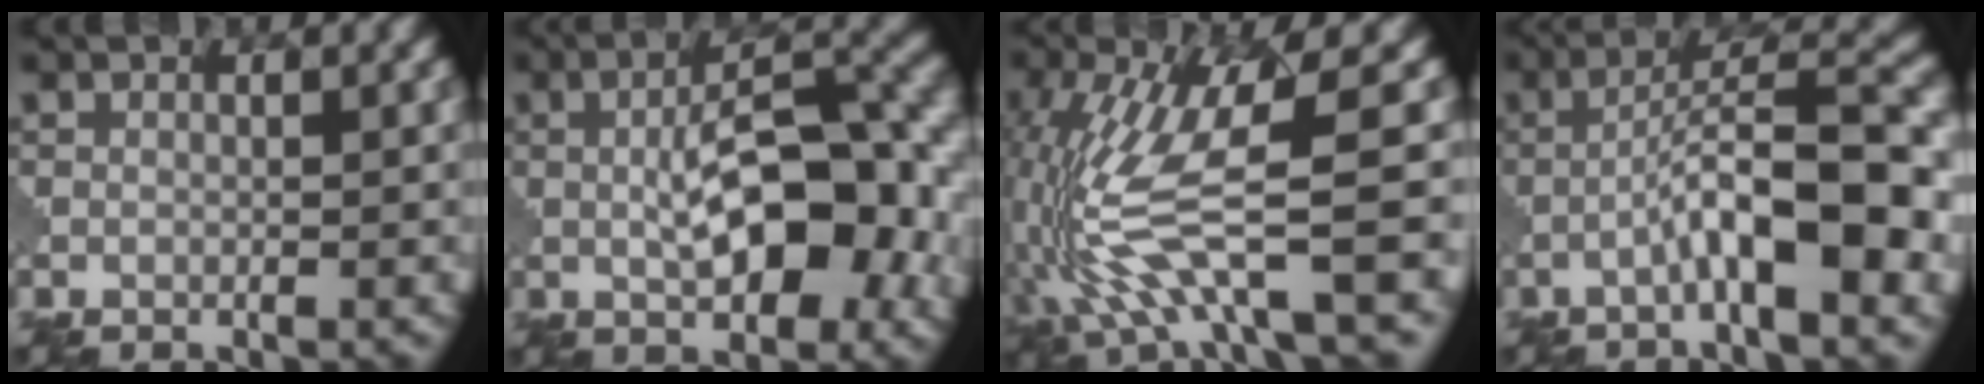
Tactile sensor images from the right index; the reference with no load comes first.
{"total": 9.9, "force": [-0.5, 4.0, 9.1], "torque": [-0.139, 0.009, -0.008]}
{"total": 9.7, "force": [-1.6, 2.3, 9.3], "torque": [-0.207, -0.006, -0.027]}
{"total": 7.8, "force": [-2.5, 1.6, 7.2], "torque": [-0.116, 0.022, -0.042]}